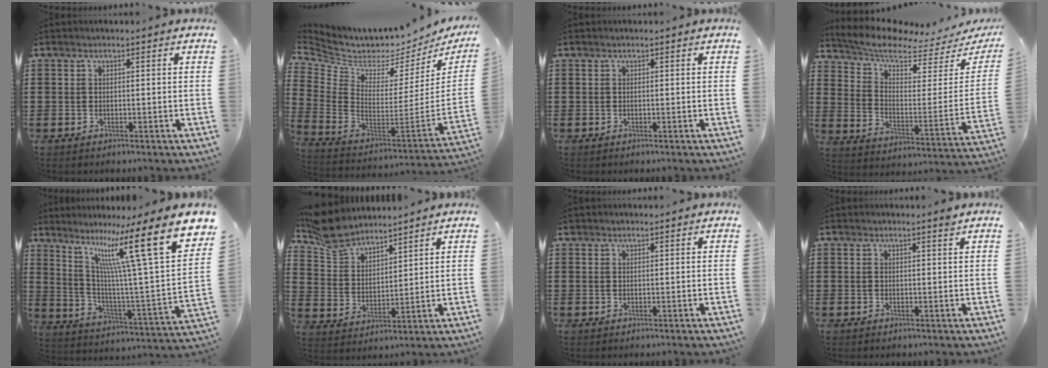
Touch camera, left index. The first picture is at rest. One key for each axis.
{"total": 2.9, "fx": 2.5, "fy": 1.4, "fz": 0.5, "tx": -0.041, "ty": -0.050, "tz": 0.036}
{"total": 0.0}
{"total": 6.9, "fx": 6.0, "fy": 1.5, "fz": 3.0, "tx": -0.082, "ty": -0.051, "tz": 0.101}
{"total": 17.7, "fx": 9.9, "fy": 2.0, "fz": 14.6, "tx": -0.271, "ty": -0.070, "tz": 0.146}
{"total": 7.6, "fx": 7.0, "fy": 2.0, "fz": 2.0, "tx": -0.070, "ty": -0.019, "tz": 0.132}
{"total": 0.5, "fx": 0.5, "fy": 0.2, "fz": 0.2, "tx": -0.005, "ty": 0.001, "tz": 0.010}
{"total": 1.1, "fx": 0.8, "fy": 0.0, "fz": 0.8, "tx": -0.008, "ty": -0.005, "tz": 0.014}